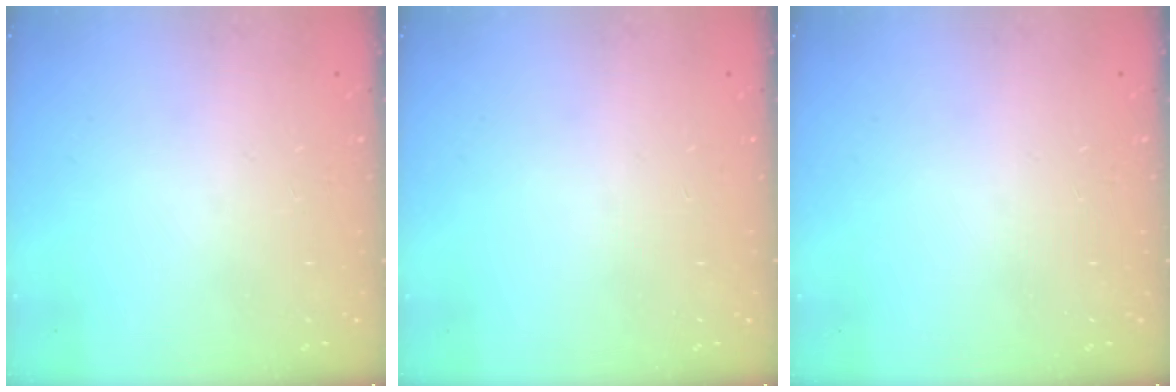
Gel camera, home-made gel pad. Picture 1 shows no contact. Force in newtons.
{"total": 0.0}
{"total": 0.0}